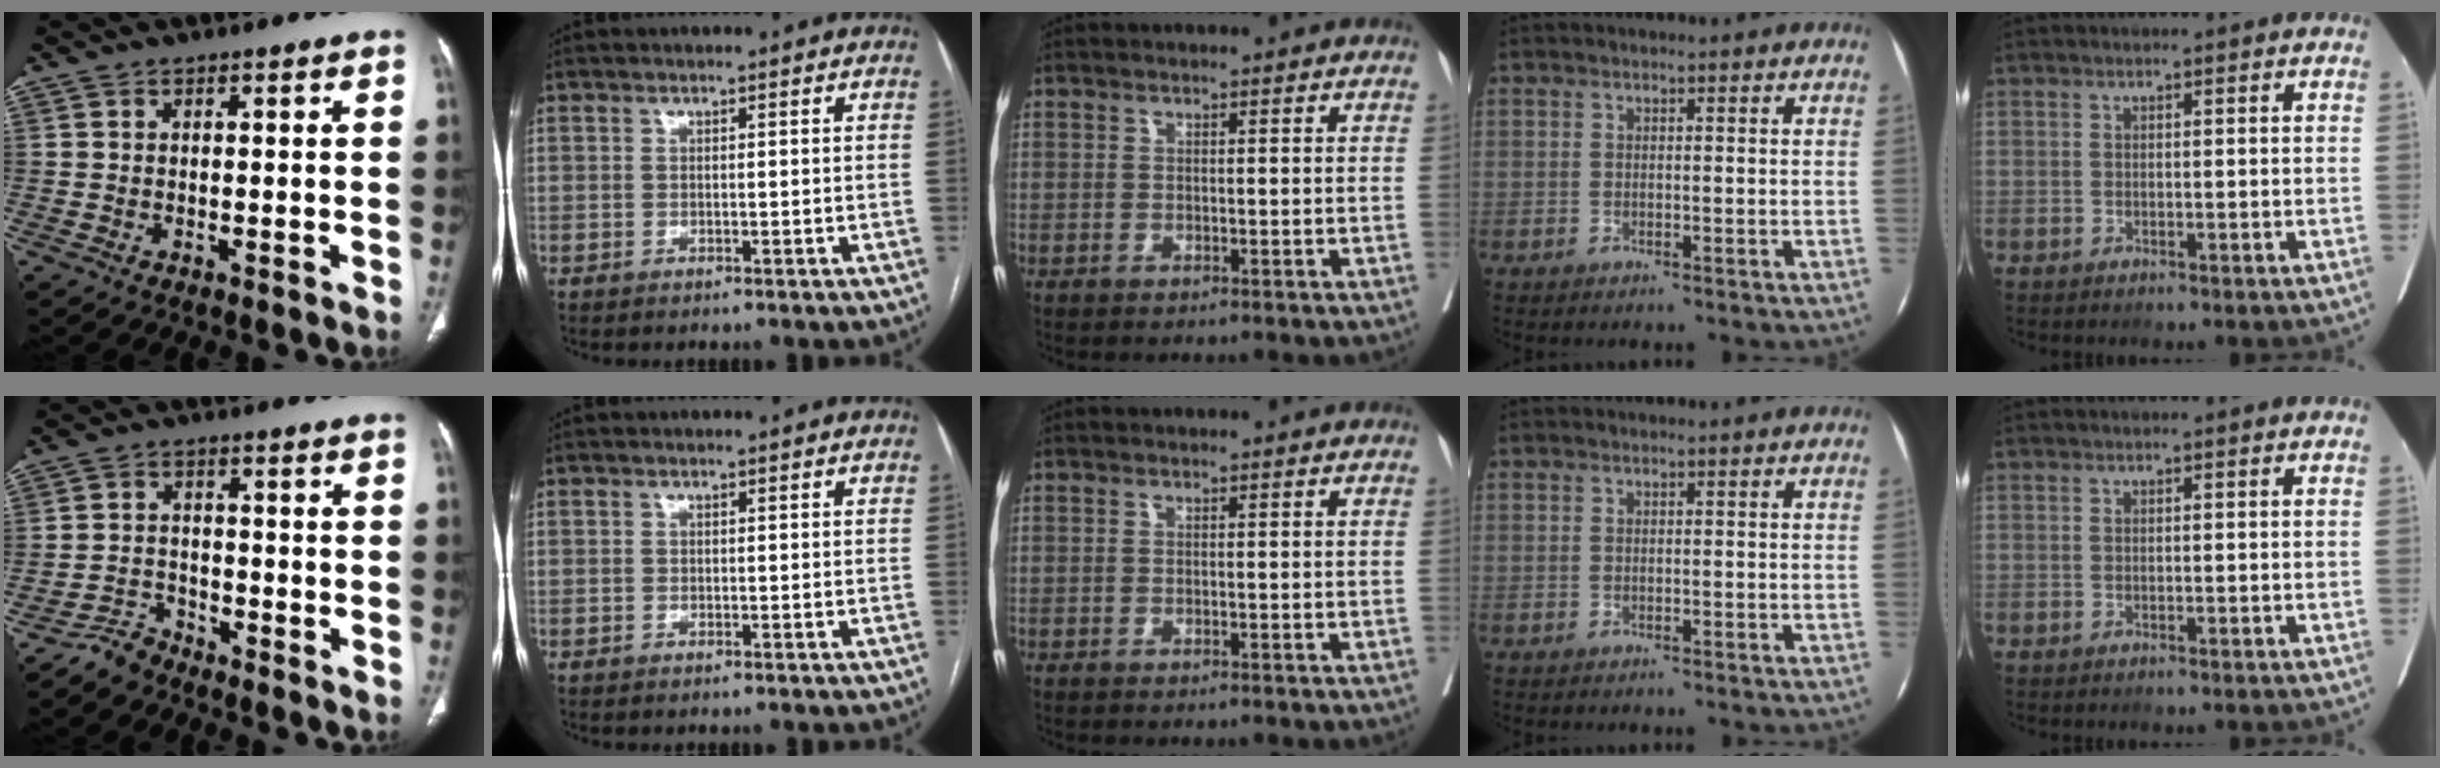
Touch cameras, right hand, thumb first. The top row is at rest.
{"thumb": {"total": 3.4, "force": [-3.2, 1.2, -0.3], "torque": [0.010, 0.014, -0.064]}}